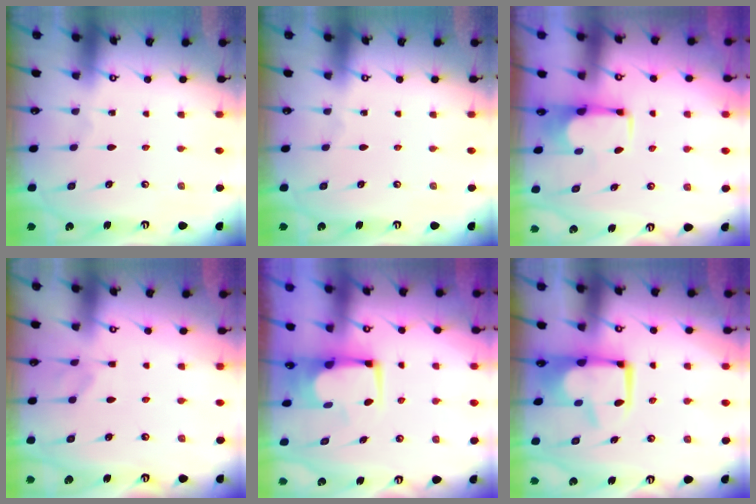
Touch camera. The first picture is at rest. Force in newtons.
{"total": 0.0}
{"total": 1.9, "press": 1.7, "slide": 0.7}
{"total": 1.7, "press": 1.5, "slide": 0.7}
{"total": 3.8, "press": 3.7, "slide": 0.4}
{"total": 9.7, "press": 9.7, "slide": 1.0}